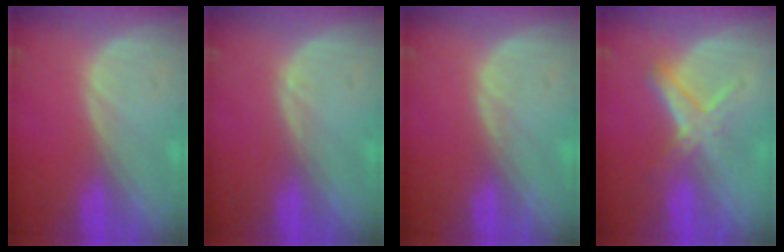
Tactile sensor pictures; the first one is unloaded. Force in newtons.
{"total": 0.8, "press": 0.7, "slide": 0.1}
{"total": 0.5, "press": 0.5, "slide": 0.1}
{"total": 5.5, "press": 5.4, "slide": 1.3}